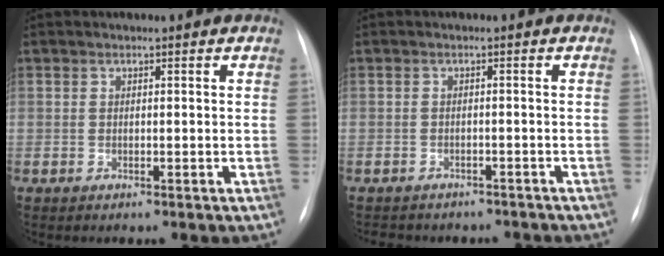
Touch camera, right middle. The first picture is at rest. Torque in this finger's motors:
{"motor_torque": [0.10, -0.18, 0.04, 0.01]}